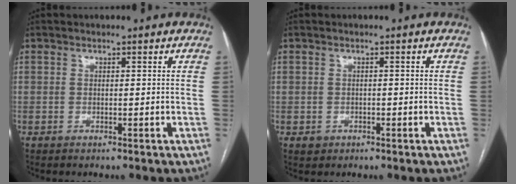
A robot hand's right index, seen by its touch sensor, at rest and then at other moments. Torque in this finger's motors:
{"motor_torque": [-0.08, 0.01, -0.59, -0.17]}